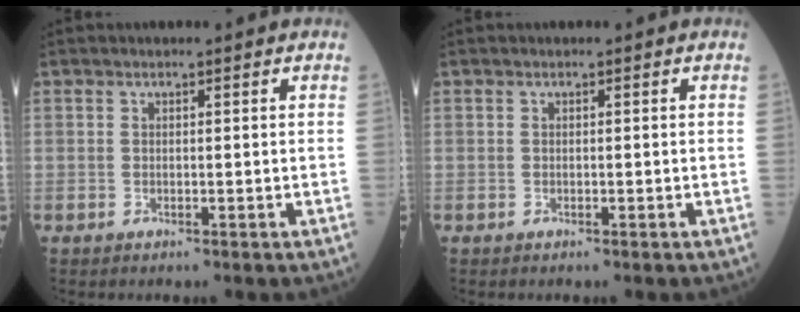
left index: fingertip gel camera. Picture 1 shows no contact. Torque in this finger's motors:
{"motor_torque": [-0.07, 0.08, 0.01, 0.00]}